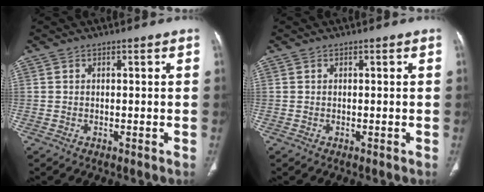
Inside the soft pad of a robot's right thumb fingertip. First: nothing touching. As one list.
[{"total": 0.0}]